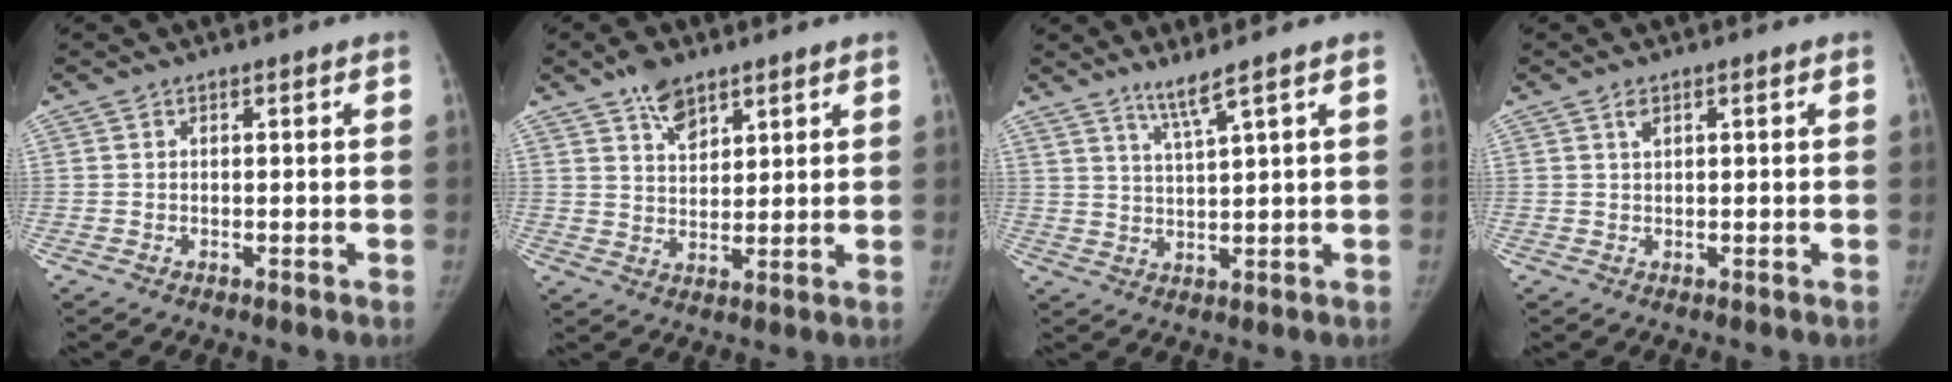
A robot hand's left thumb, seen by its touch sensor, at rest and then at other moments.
{"total": 6.0, "force": [4.2, 3.2, 2.7], "torque": [-0.025, -0.026, 0.078]}
{"total": 3.7, "force": [2.9, -0.9, 2.2], "torque": [-0.044, -0.030, 0.064]}
{"total": 1.3, "force": [0.7, 0.7, 0.8], "torque": [-0.010, 0.000, 0.011]}